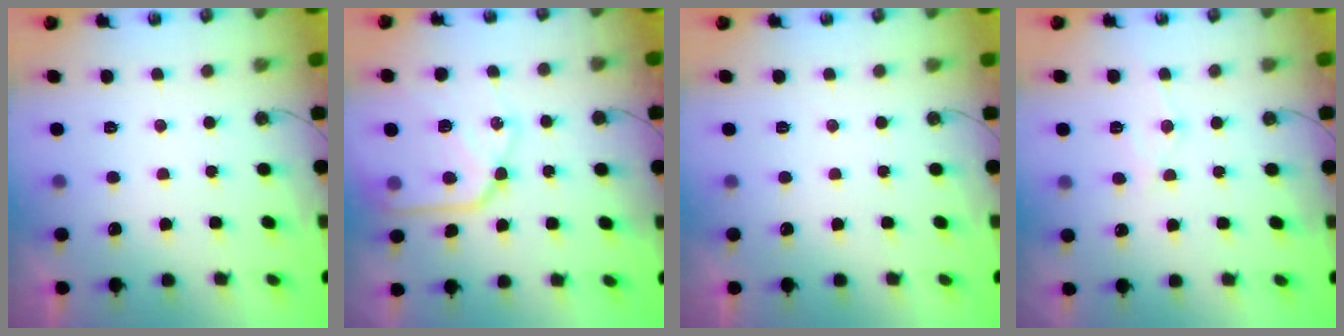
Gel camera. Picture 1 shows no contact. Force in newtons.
{"total": 17.2, "press": 17.1, "slide": 1.6}
{"total": 0.0}
{"total": 7.4, "press": 7.4, "slide": 0.6}